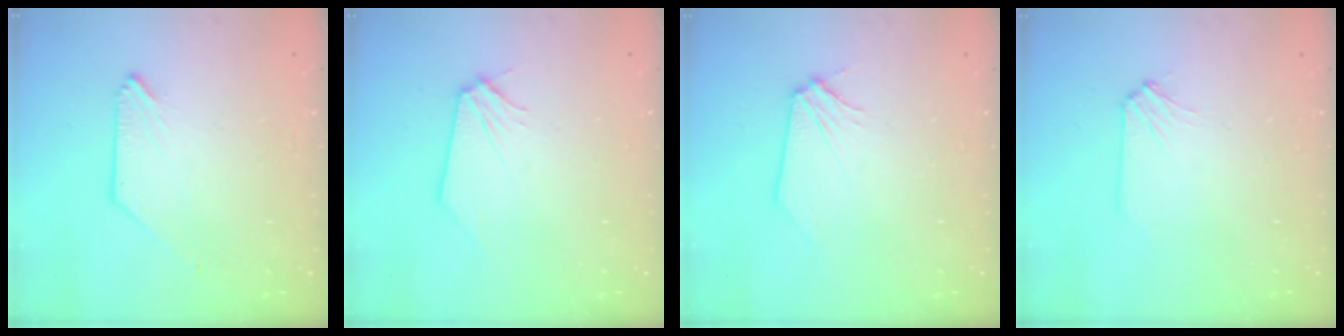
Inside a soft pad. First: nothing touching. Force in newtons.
{"total": 0.0}
{"total": 0.6, "press": 0.6, "slide": 0.1}
{"total": 1.7, "press": 1.6, "slide": 0.3}